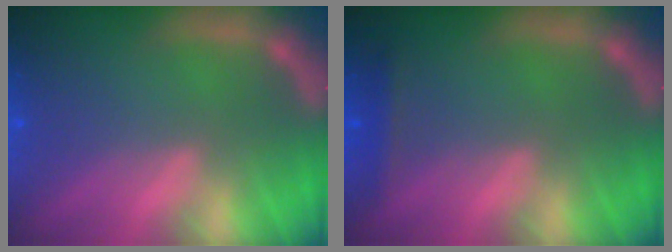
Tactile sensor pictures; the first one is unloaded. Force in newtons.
{"total": 1.4}